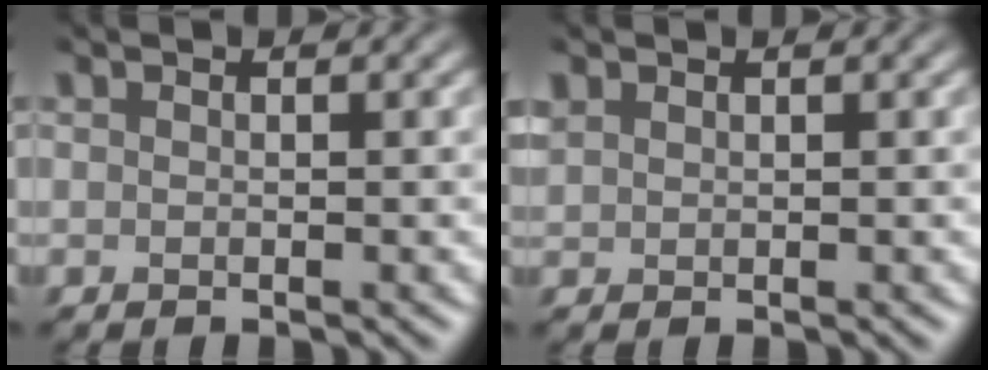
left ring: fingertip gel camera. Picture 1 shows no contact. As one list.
[{"total": 0.9, "force": [0.7, 0.5, 0.2], "torque": [-0.007, 0.000, 0.017]}]